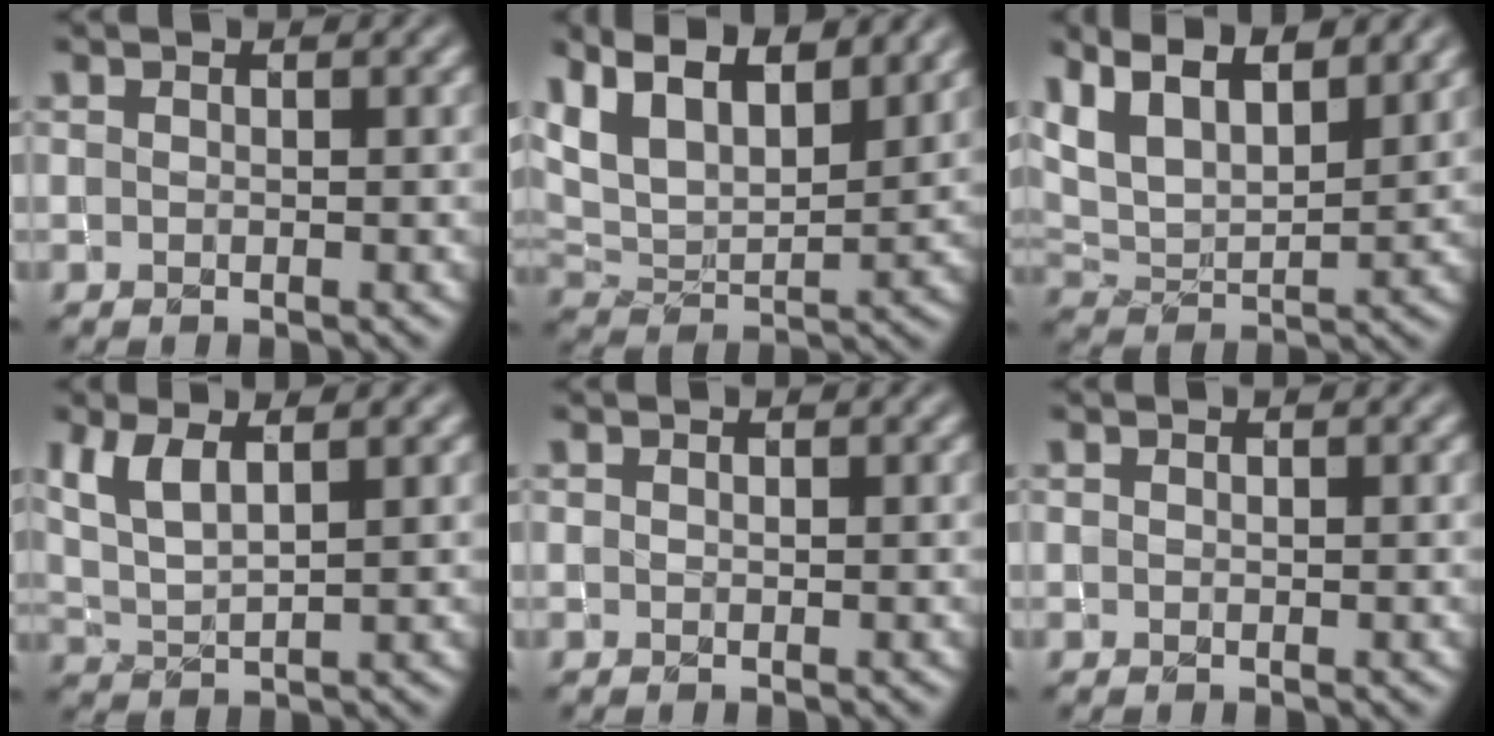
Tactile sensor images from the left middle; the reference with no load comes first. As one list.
[{"total": 10.5, "force": [6.4, 4.7, 6.8], "torque": [-0.137, 0.032, 0.098]}, {"total": 9.3, "force": [6.1, 3.9, 6.0], "torque": [-0.125, 0.035, 0.091]}, {"total": 3.8, "force": [2.1, 1.3, 2.9], "torque": [-0.073, 0.004, 0.046]}, {"total": 0.0}, {"total": 0.0}]